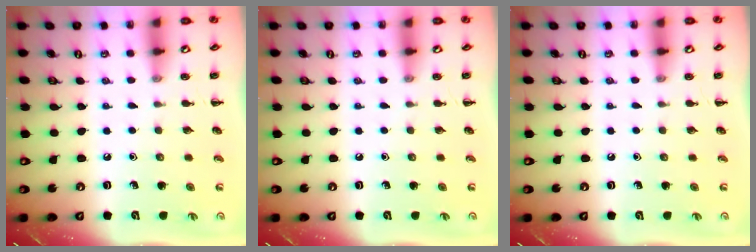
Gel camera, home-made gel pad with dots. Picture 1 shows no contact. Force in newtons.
{"total": 0.0}
{"total": 0.0}